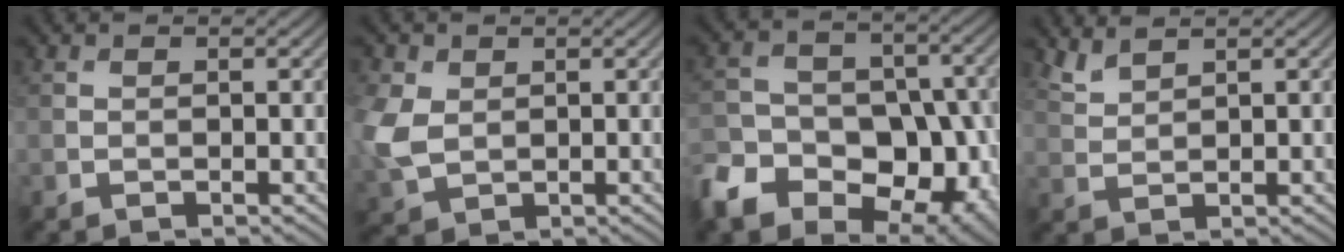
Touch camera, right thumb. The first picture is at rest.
{"total": 6.7, "force": [0.7, 5.1, 4.3], "torque": [-0.145, 0.000, 0.011]}
{"total": 15.2, "force": [-7.5, 10.6, 7.8], "torque": [-0.172, -0.033, -0.119]}
{"total": 2.3, "force": [2.1, 0.4, 0.9], "torque": [-0.029, 0.002, 0.052]}